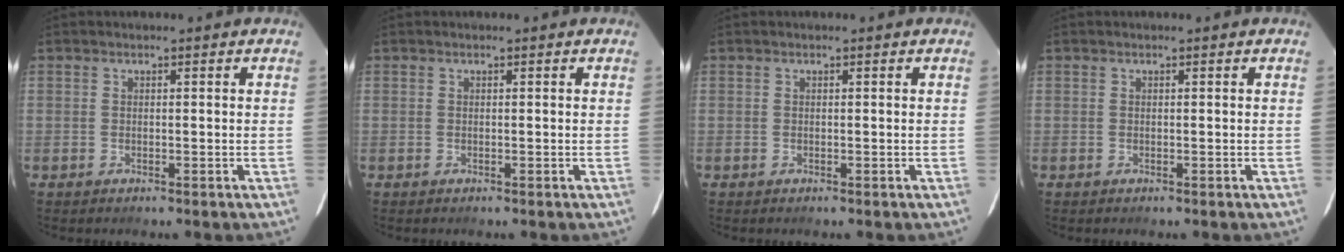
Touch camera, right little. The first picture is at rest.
{"total": 0.0}
{"total": 0.0}
{"total": 0.0}